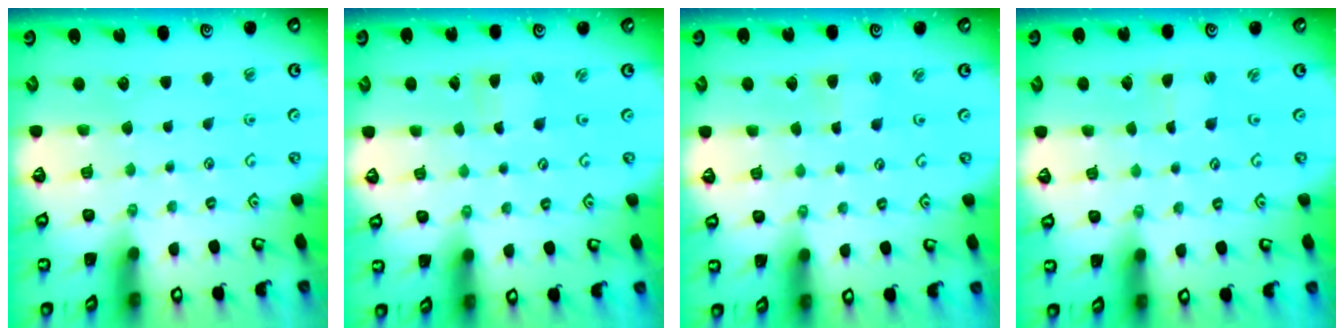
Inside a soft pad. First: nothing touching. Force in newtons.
{"total": 1.7, "press": 1.6, "slide": 0.3}
{"total": 1.2, "press": 1.2, "slide": 0.2}
{"total": 0.0}